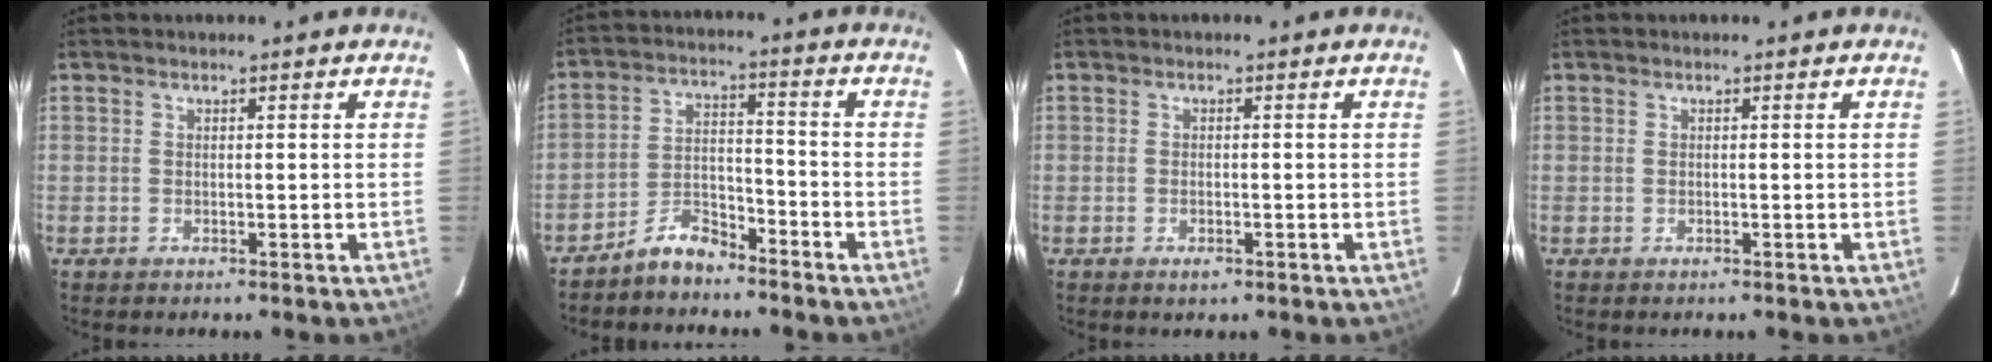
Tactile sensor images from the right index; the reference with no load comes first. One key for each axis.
{"total": 6.3, "fx": -5.5, "fy": 2.5, "fz": 1.8, "tx": -0.046, "ty": 0.027, "tz": -0.100}
{"total": 1.6, "fx": -0.9, "fy": 0.9, "fz": 1.0, "tx": -0.018, "ty": -0.001, "tz": -0.014}
{"total": 0.0}